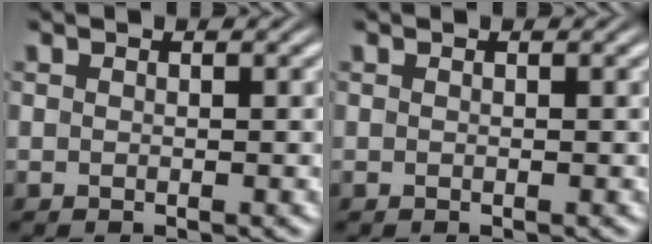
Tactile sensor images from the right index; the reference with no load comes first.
{"total": 0.0}